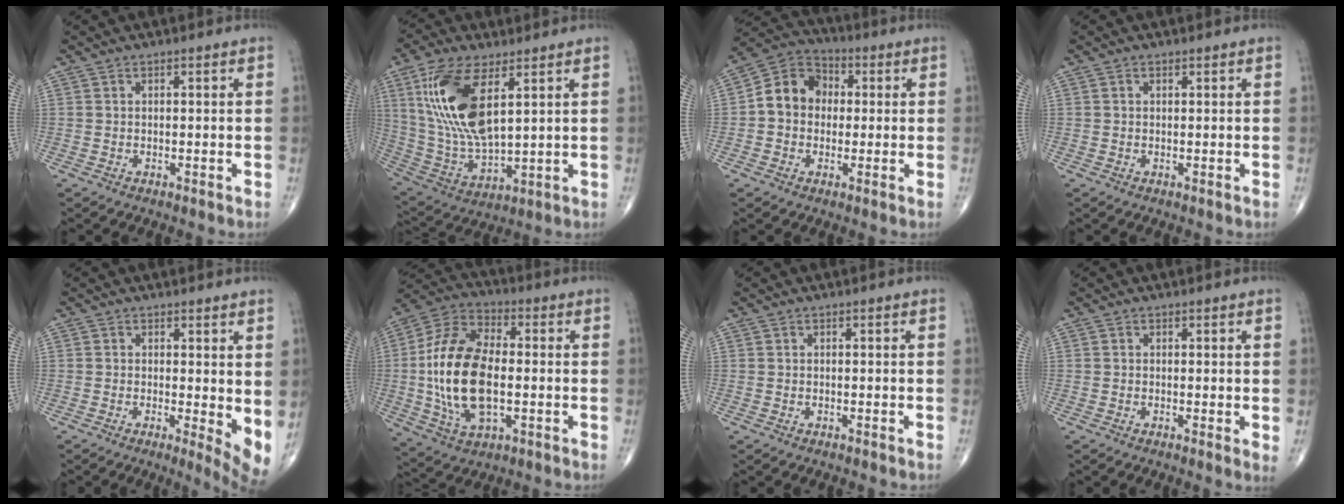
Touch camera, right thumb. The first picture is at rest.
{"total": 18.1, "force": [6.2, 7.7, 15.1], "torque": [-0.311, -0.023, 0.127]}
{"total": 9.9, "force": [0.4, 8.3, 5.4], "torque": [-0.074, 0.030, -0.008]}
{"total": 0.6, "force": [0.3, 0.4, 0.3], "torque": [-0.003, -0.002, 0.005]}
{"total": 5.7, "force": [0.8, 1.7, 5.3], "torque": [-0.071, -0.016, 0.013]}
{"total": 19.4, "force": [-1.0, 10.3, 16.4], "torque": [-0.327, 0.012, -0.017]}
{"total": 0.0}
{"total": 1.5, "force": [0.4, 0.4, 1.4], "torque": [-0.024, -0.008, 0.003]}